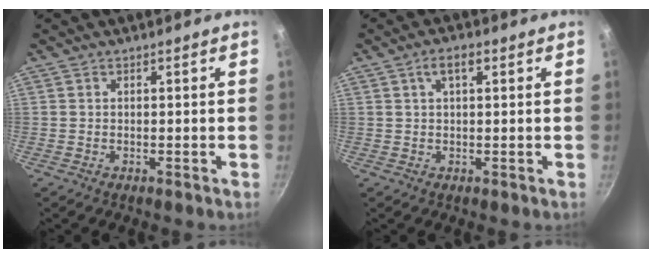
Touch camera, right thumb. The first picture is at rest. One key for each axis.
{"total": 3.6, "fx": 1.4, "fy": 1.5, "fz": 3.0, "tx": -0.050, "ty": 0.006, "tz": 0.024}